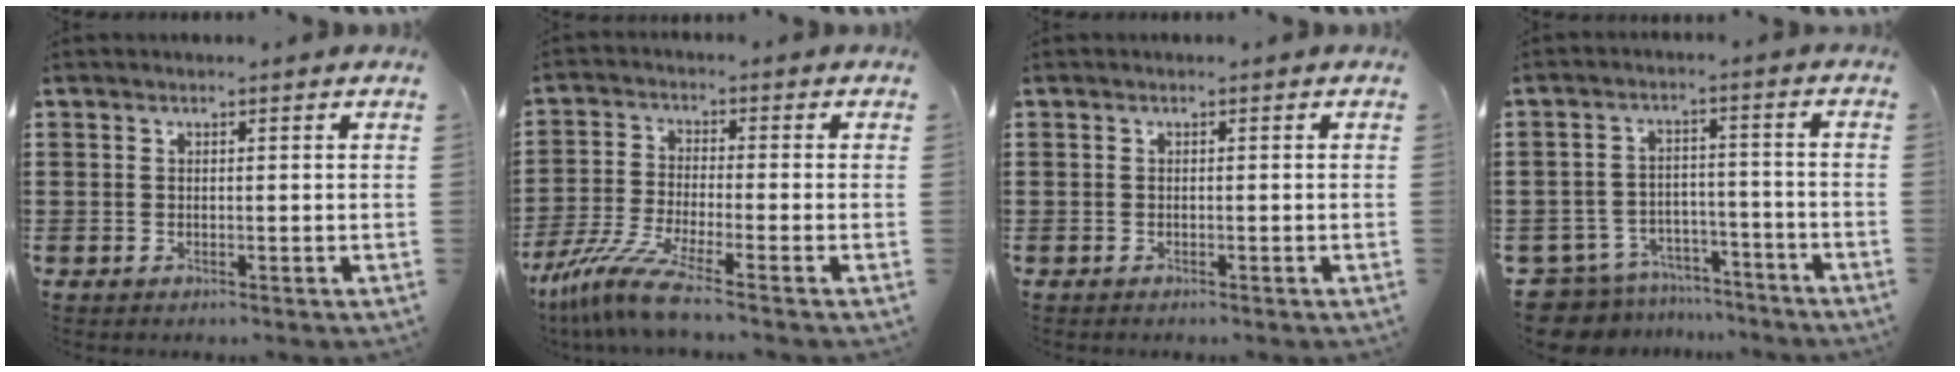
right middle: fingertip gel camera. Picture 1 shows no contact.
{"total": 7.6, "force": [-5.8, 0.4, 4.9], "torque": [-0.116, -0.018, -0.117]}
{"total": 0.0}
{"total": 7.1, "force": [-6.9, 1.8, 0.8], "torque": [-0.044, 0.010, -0.143]}